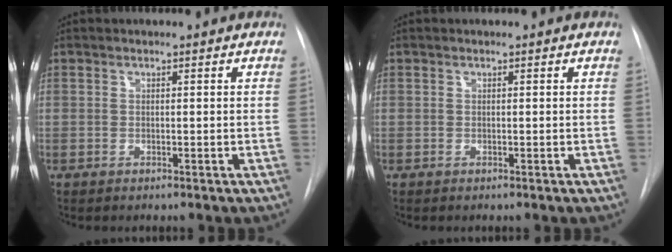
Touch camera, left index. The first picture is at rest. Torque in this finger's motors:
{"motor_torque": [-0.19, 0.20, -0.03, -0.01]}